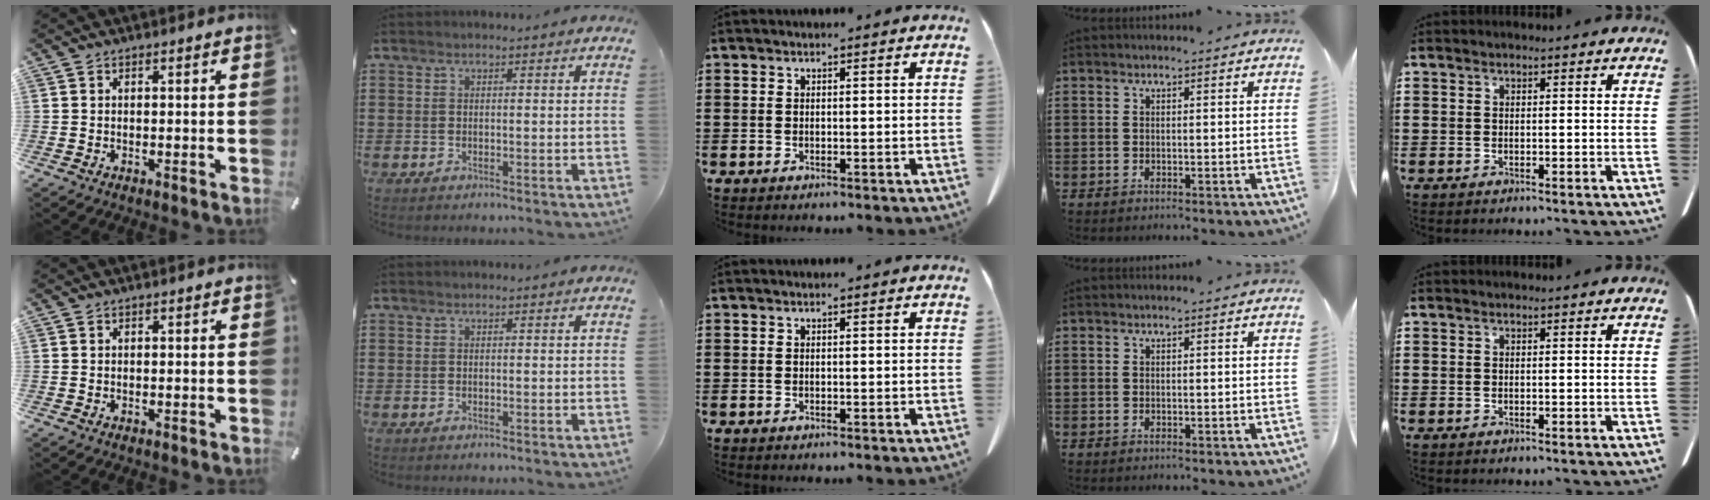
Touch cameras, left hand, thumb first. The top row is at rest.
{}